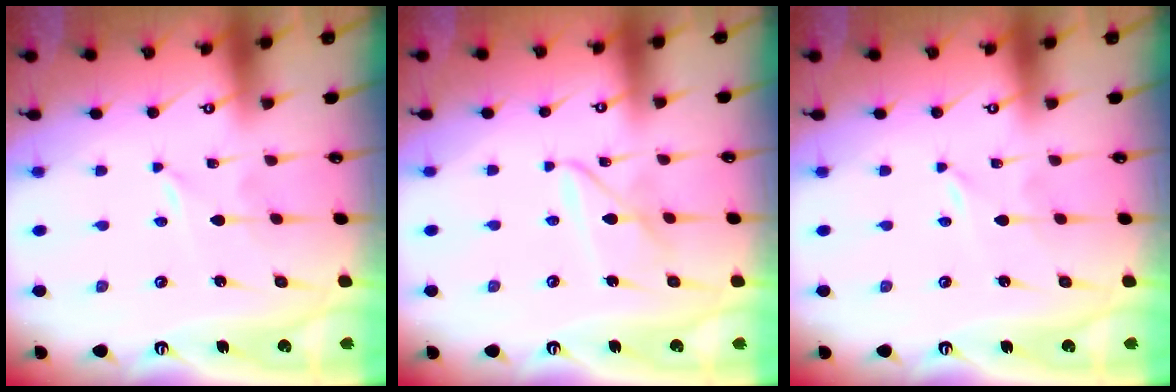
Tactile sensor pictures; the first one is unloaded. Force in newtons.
{"total": 7.3, "press": 7.3, "slide": 0.5}
{"total": 0.0}